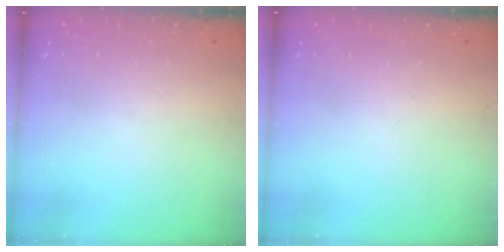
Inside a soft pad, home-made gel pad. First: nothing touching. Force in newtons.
{"total": 0.0}